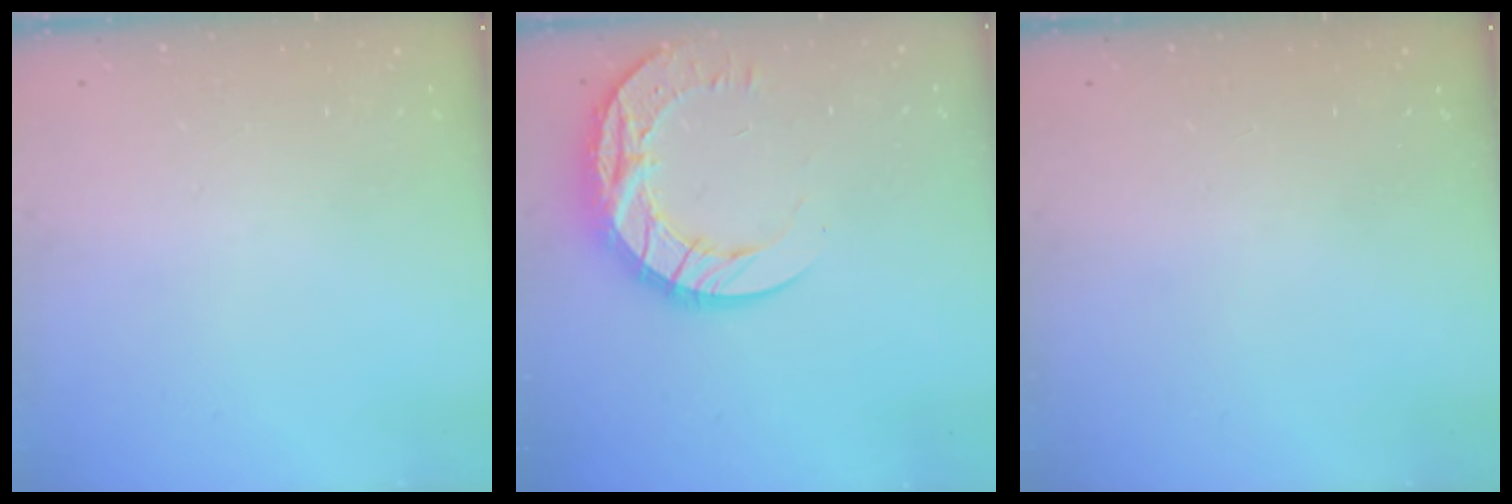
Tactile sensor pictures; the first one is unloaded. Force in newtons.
{"total": 17.9, "press": 17.8, "slide": 1.4}
{"total": 0.0}